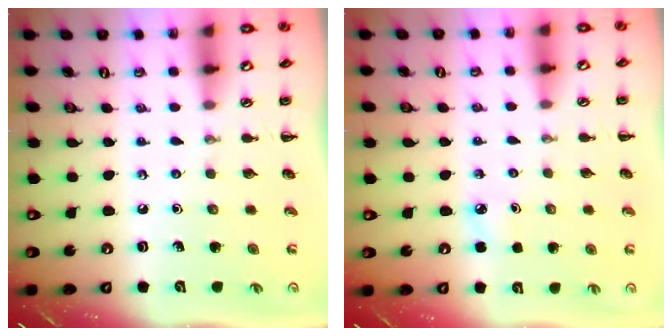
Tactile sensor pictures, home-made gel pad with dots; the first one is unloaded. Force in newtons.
{"total": 3.6, "press": 3.4, "slide": 1.3}